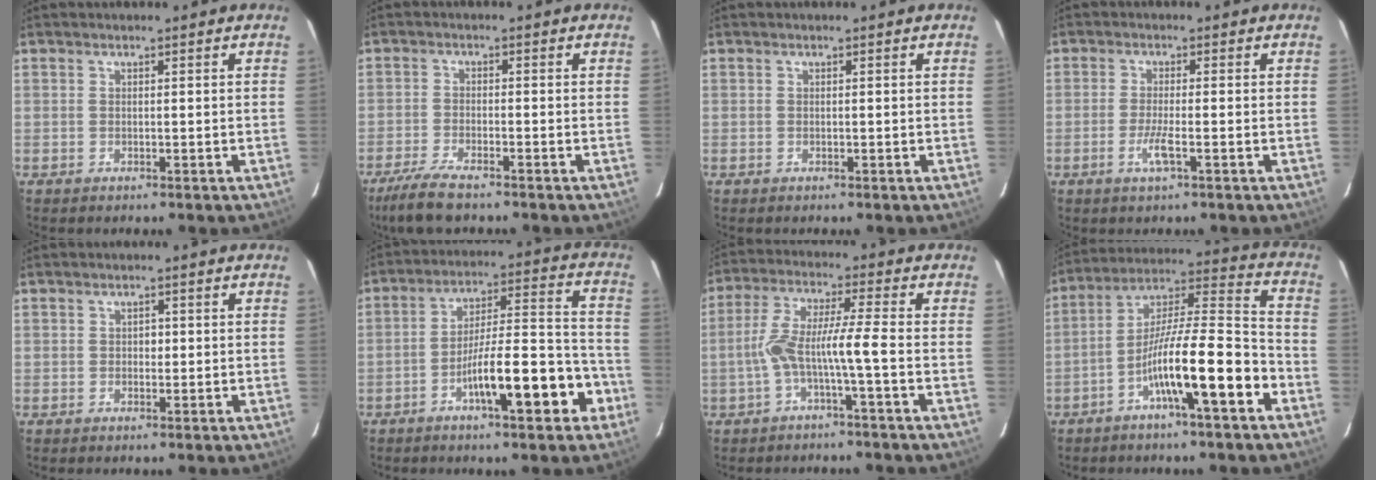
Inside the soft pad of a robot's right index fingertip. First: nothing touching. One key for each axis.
{"total": 6.4, "fx": -5.1, "fy": 0.9, "fz": 3.8, "tx": -0.076, "ty": -0.018, "tz": -0.091}
{"total": 0.0}
{"total": 3.2, "fx": -1.3, "fy": 0.1, "fz": 2.9, "tx": -0.061, "ty": -0.005, "tz": -0.026}
{"total": 1.1, "fx": 0.0, "fy": 0.8, "fz": 0.8, "tx": -0.010, "ty": 0.002, "tz": 0.000}
{"total": 14.1, "fx": -6.4, "fy": 2.8, "fz": 12.3, "tx": -0.192, "ty": 0.025, "tz": -0.094}
{"total": 7.3, "fx": -2.2, "fy": -0.5, "fz": 6.9, "tx": -0.139, "ty": 0.025, "tz": -0.041}
{"total": 14.6, "fx": -6.5, "fy": 1.0, "fz": 13.1, "tx": -0.229, "ty": 0.012, "tz": -0.110}